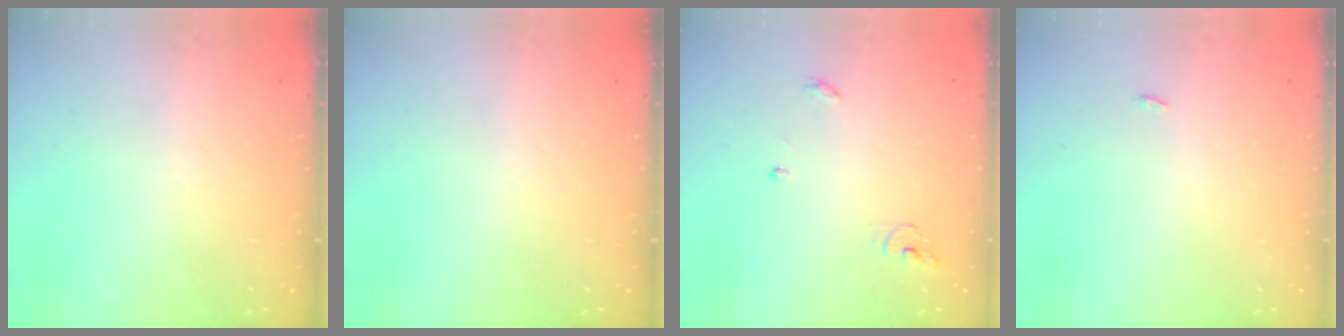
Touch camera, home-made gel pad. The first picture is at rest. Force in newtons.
{"total": 0.0}
{"total": 3.9, "press": 3.9, "slide": 0.2}
{"total": 6.7, "press": 1.4, "slide": 6.6}